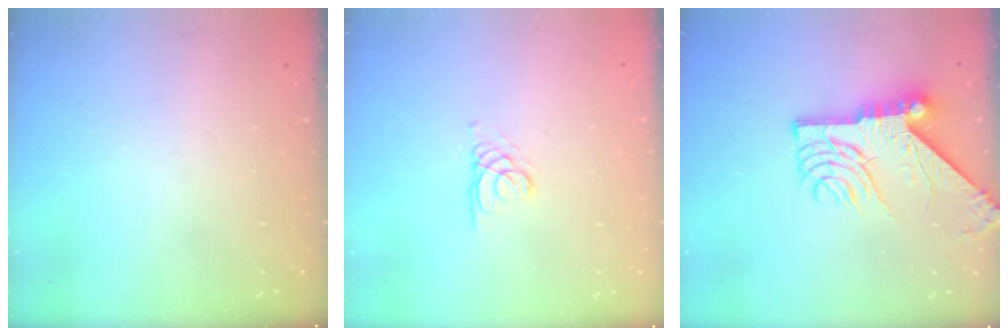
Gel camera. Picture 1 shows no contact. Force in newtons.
{"total": 1.4, "press": 1.3, "slide": 0.1}
{"total": 13.8, "press": 13.8, "slide": 1.2}